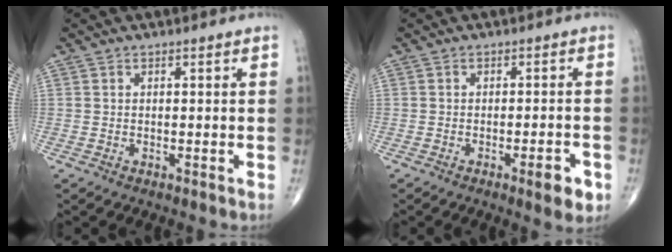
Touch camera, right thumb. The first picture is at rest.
{"total": 4.8, "force": [-2.3, 1.3, 4.0], "torque": [-0.047, 0.006, -0.028]}